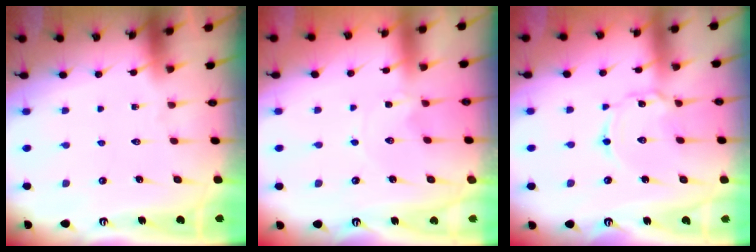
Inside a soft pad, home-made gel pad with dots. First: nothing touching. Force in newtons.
{"total": 0.8, "press": 0.8, "slide": 0.1}
{"total": 2.8, "press": 2.8, "slide": 0.3}